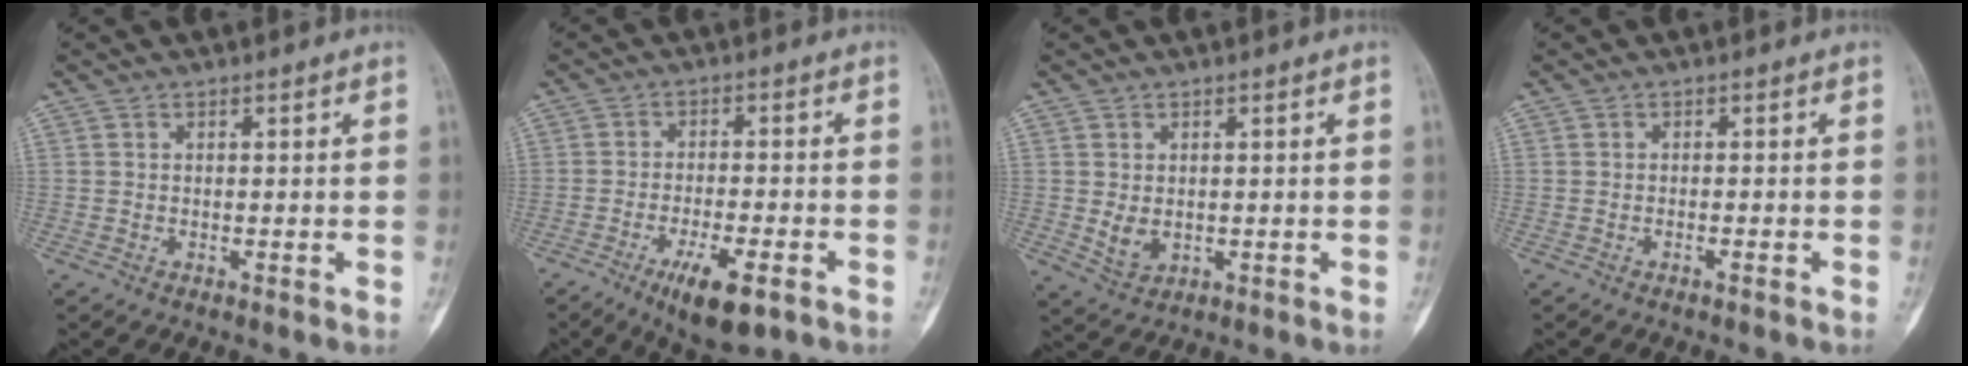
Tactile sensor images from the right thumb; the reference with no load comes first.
{"total": 9.1, "force": [-4.9, 2.8, 7.2], "torque": [-0.123, 0.007, -0.072]}
{"total": 3.4, "force": [0.0, 2.5, 2.3], "torque": [-0.035, -0.007, 0.012]}
{"total": 0.9, "force": [-0.7, 0.1, 0.6], "torque": [-0.019, 0.005, -0.008]}